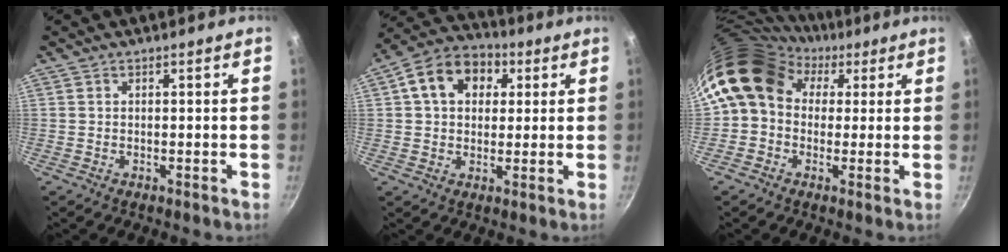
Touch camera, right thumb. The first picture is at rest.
{"total": 12.4, "force": [3.6, 9.3, 7.4], "torque": [-0.099, 0.019, 0.041]}
{"total": 14.3, "force": [3.4, 11.5, 7.7], "torque": [-0.113, 0.031, 0.038]}